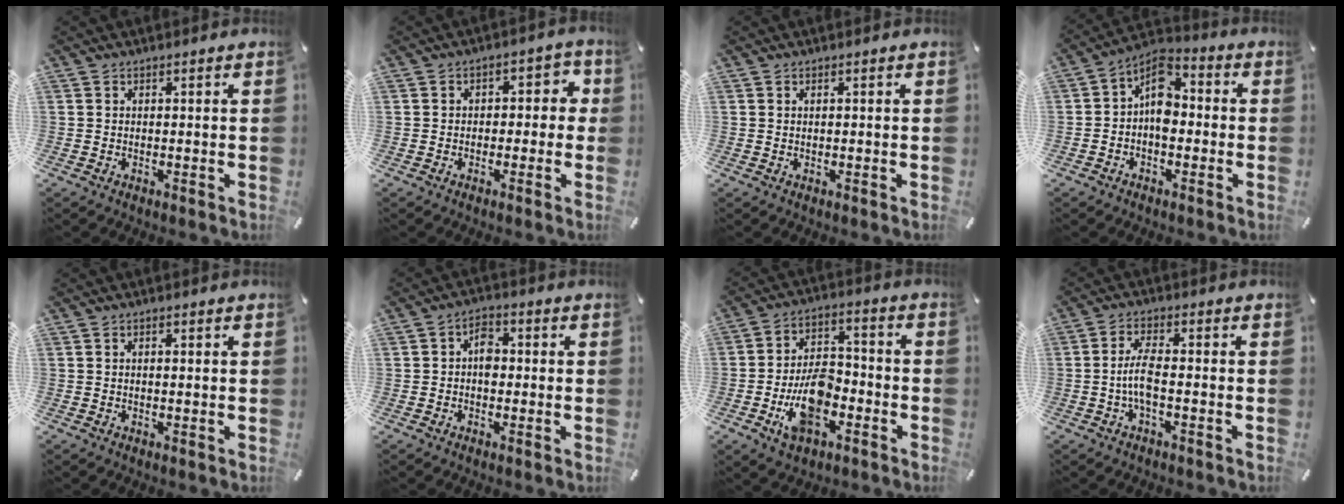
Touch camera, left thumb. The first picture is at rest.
{"total": 5.0, "force": [-0.9, 3.8, 3.0], "torque": [-0.035, 0.013, -0.026]}
{"total": 0.6, "force": [0.2, 0.2, 0.5], "torque": [-0.010, 0.002, 0.002]}
{"total": 8.5, "force": [-0.6, 5.6, 6.3], "torque": [-0.117, 0.001, -0.012]}
{"total": 0.9, "force": [0.1, 0.3, 0.9], "torque": [-0.017, 0.002, 0.000]}
{"total": 4.3, "force": [-0.3, 2.9, 3.2], "torque": [-0.052, 0.009, -0.008]}
{"total": 13.0, "force": [-5.0, 7.9, 9.0], "torque": [-0.156, 0.020, -0.088]}
{"total": 6.3, "force": [-1.1, 2.0, 5.8], "torque": [-0.130, -0.005, -0.027]}